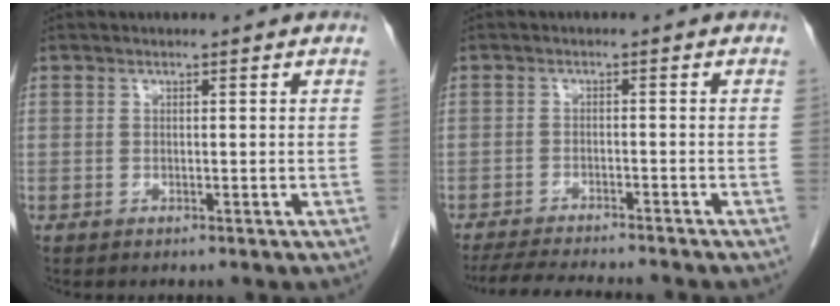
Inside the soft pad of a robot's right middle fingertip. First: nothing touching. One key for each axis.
{"total": 10.7, "fx": -9.7, "fy": 0.8, "fz": 4.6, "tx": -0.065, "ty": -0.015, "tz": -0.141}